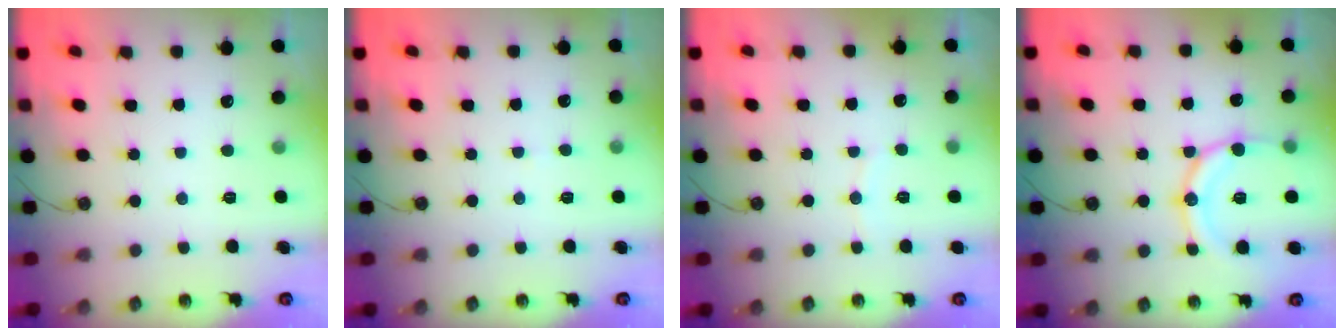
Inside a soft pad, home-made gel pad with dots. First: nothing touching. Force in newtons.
{"total": 4.1, "press": 4.0, "slide": 0.4}
{"total": 3.1, "press": 3.1, "slide": 0.4}
{"total": 15.0, "press": 14.7, "slide": 2.9}